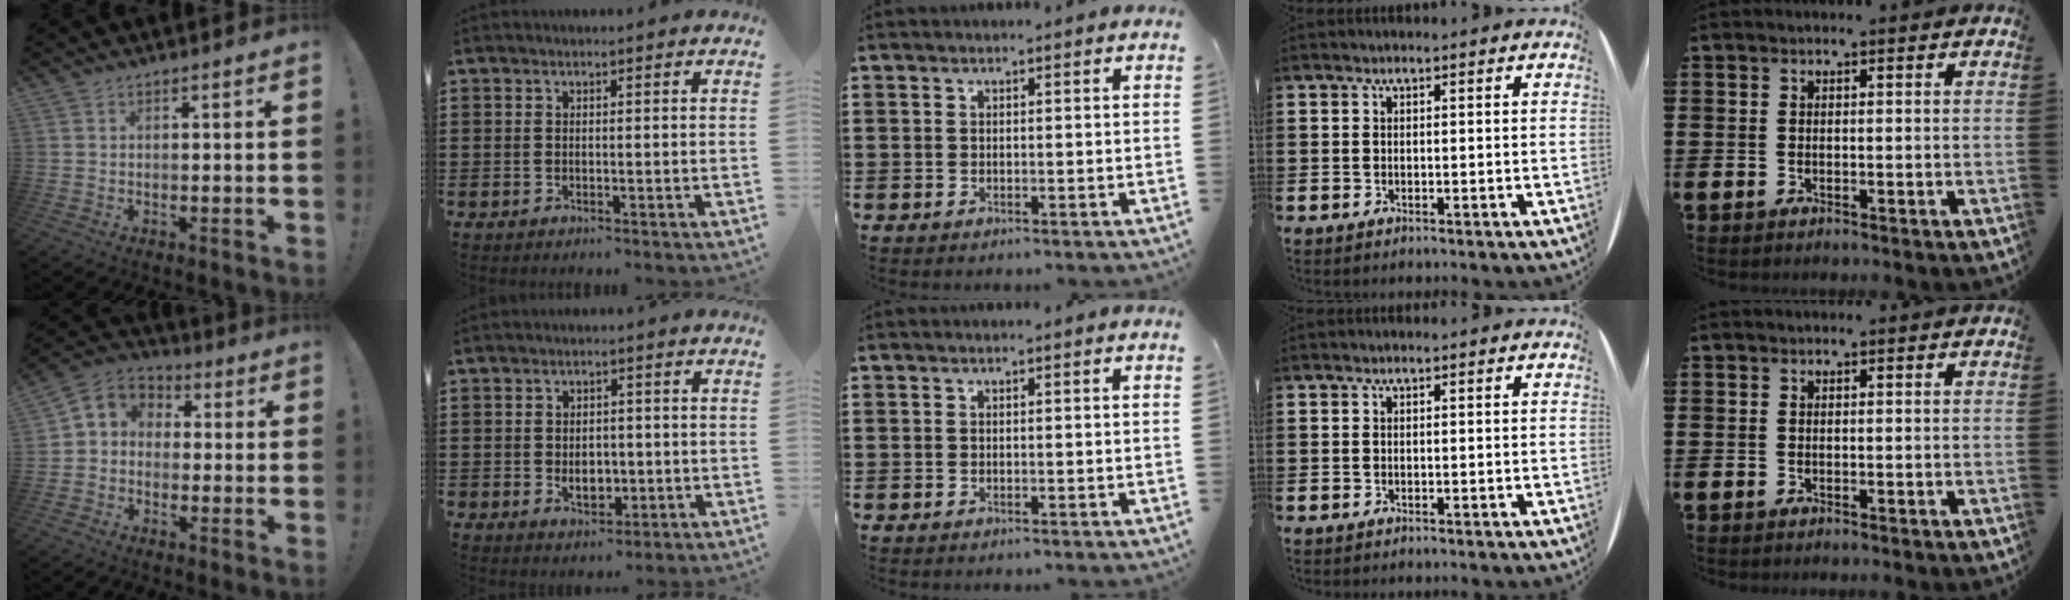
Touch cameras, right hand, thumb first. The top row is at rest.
{"thumb": {"total": 5.3, "force": [-1.0, 4.9, 1.7], "torque": [-0.033, 0.015, -0.012]}, "index": {"total": 3.1, "force": [-0.4, 2.4, 2.0], "torque": [-0.034, 0.001, -0.011]}}